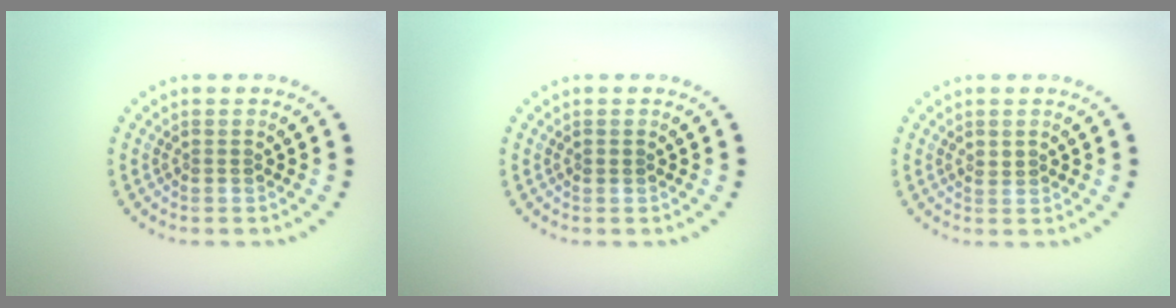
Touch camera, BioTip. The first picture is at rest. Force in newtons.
{"total": 0.7, "press": 0.7, "slide": 0.0}
{"total": 0.9, "press": 0.8, "slide": 0.2}